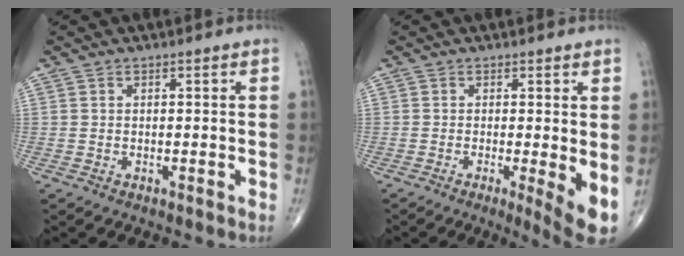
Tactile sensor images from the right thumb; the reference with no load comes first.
{"total": 5.8, "force": [-0.7, 1.3, 5.6], "torque": [-0.083, -0.017, -0.014]}